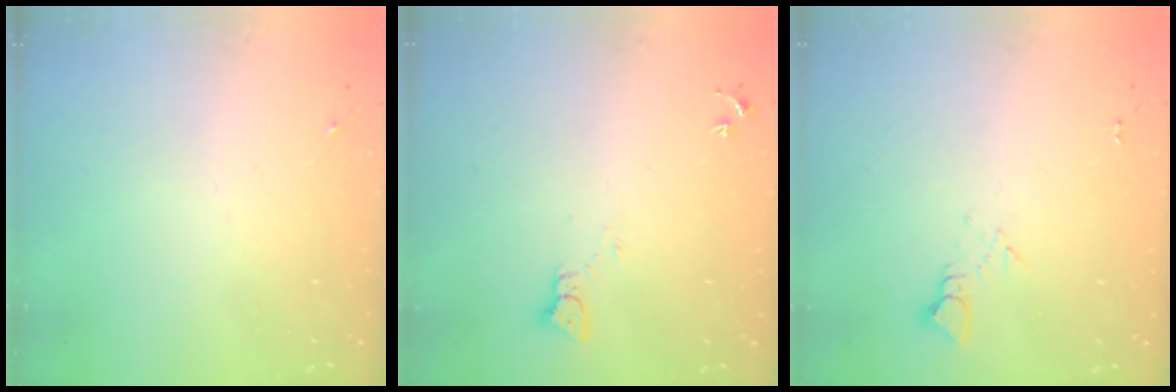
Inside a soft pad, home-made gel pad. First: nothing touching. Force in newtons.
{"total": 2.4, "press": 2.4, "slide": 0.2}
{"total": 2.7, "press": 2.7, "slide": 0.2}